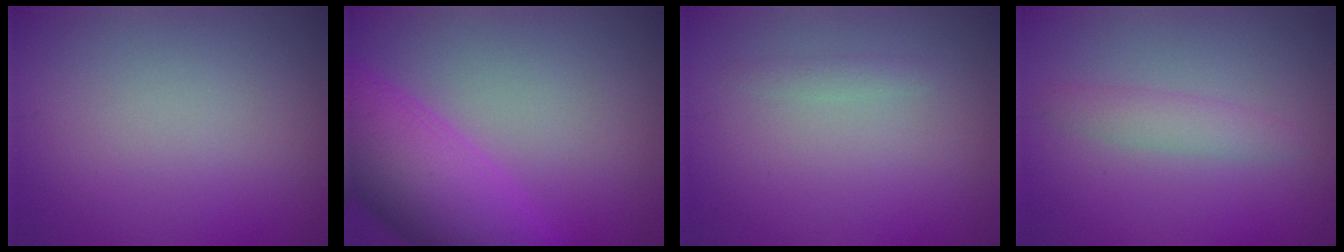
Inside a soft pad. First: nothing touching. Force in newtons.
{"total": 9.3, "press": 9.3, "slide": 0.4}
{"total": 0.8, "press": 0.8, "slide": 0.0}
{"total": 2.0, "press": 2.0, "slide": 0.0}